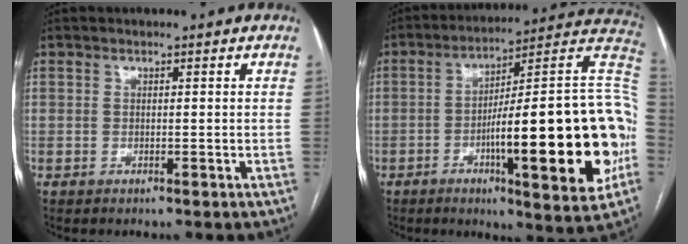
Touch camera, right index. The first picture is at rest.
{"total": 27.1, "force": [-5.8, 2.9, 26.3], "torque": [-0.310, 0.007, -0.086]}